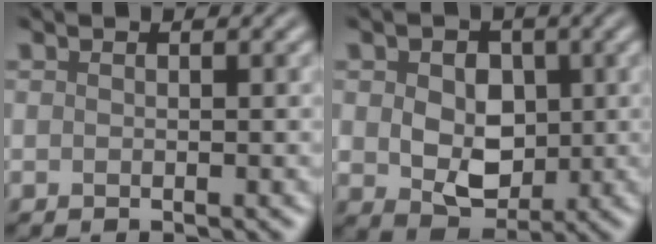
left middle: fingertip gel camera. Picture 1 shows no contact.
{"total": 7.8, "force": [0.6, 6.0, 4.9], "torque": [-0.070, 0.010, 0.003]}